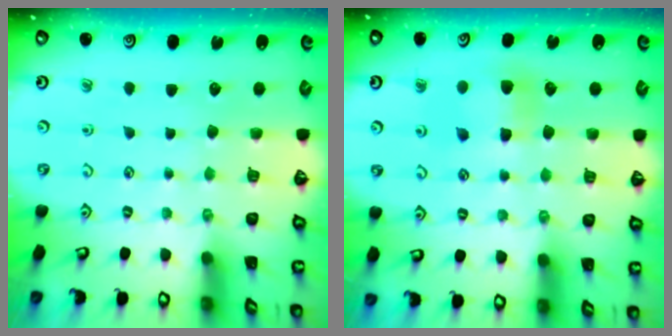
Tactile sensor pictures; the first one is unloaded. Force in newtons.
{"total": 6.3, "press": 6.3, "slide": 0.4}